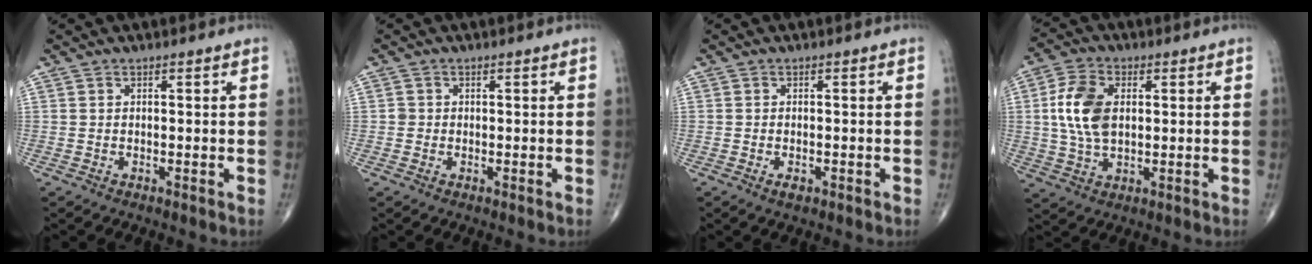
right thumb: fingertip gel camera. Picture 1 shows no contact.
{"total": 0.9, "force": [-0.1, 0.9, 0.1], "torque": [0.004, 0.004, -0.002]}
{"total": 1.5, "force": [-0.7, 0.7, 1.1], "torque": [-0.016, 0.001, -0.011]}
{"total": 10.1, "force": [1.3, 6.1, 8.0], "torque": [-0.158, 0.003, 0.026]}